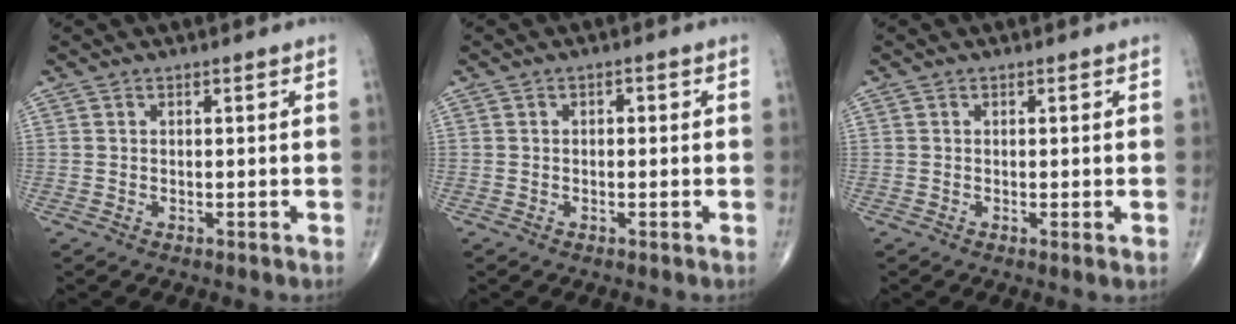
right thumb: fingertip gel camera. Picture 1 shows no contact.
{"total": 1.1, "force": [0.1, 0.8, 0.8], "torque": [-0.002, 0.004, -0.003]}
{"total": 1.0, "force": [-0.1, 0.1, 1.0], "torque": [-0.019, -0.004, -0.004]}